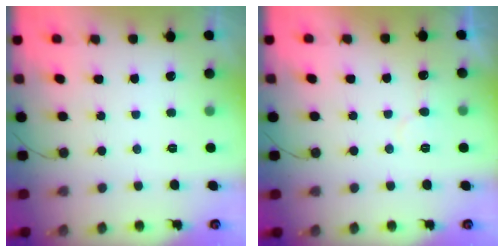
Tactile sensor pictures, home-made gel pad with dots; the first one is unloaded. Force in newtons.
{"total": 6.5, "press": 6.5, "slide": 0.4}